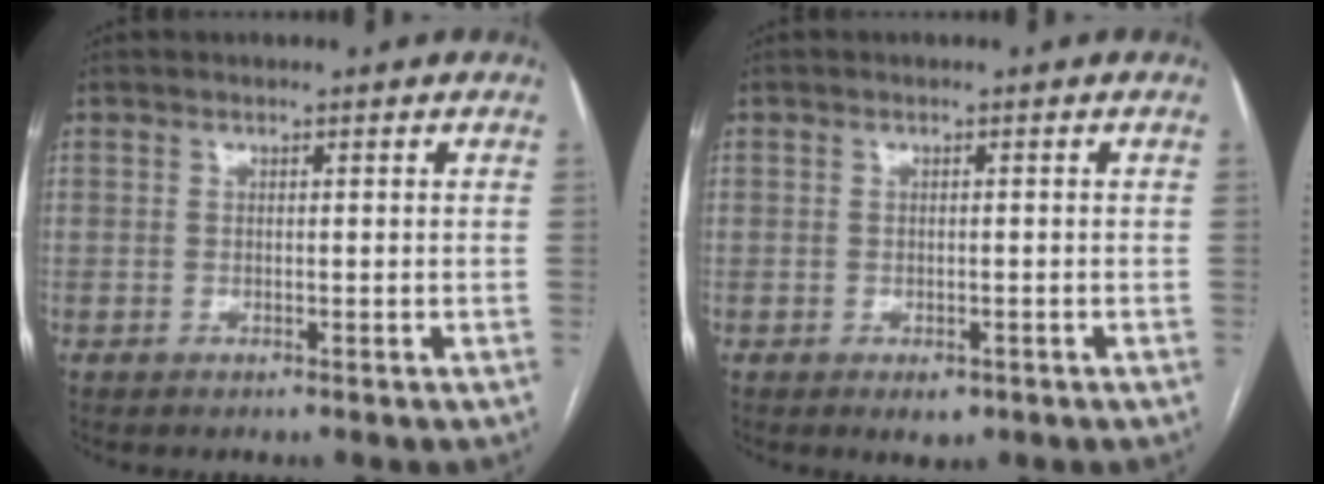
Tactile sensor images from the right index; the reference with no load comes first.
{"total": 2.2, "force": [-1.2, 1.4, 1.3], "torque": [-0.011, 0.000, -0.006]}